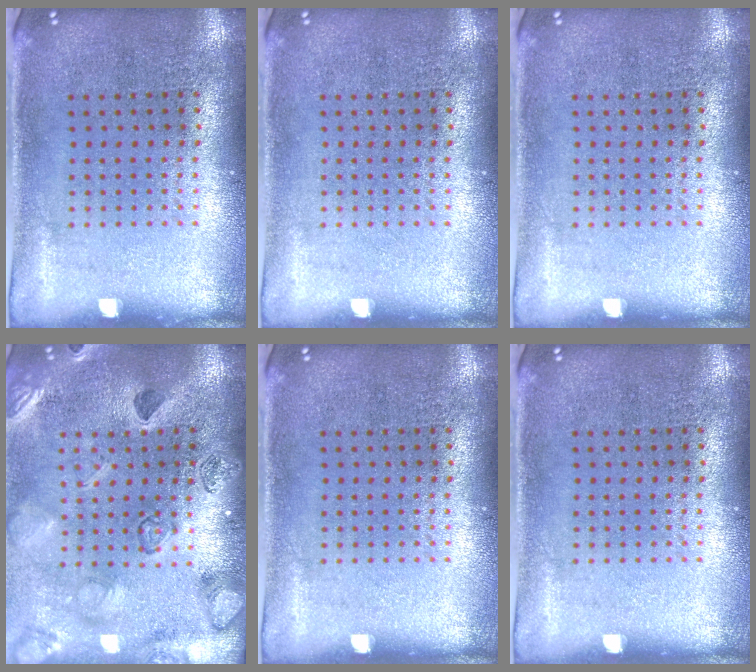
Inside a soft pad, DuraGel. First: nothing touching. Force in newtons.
{"total": 0.0}
{"total": 0.0}
{"total": 2.3, "press": 2.3, "slide": 0.3}
{"total": 0.0}
{"total": 0.0}